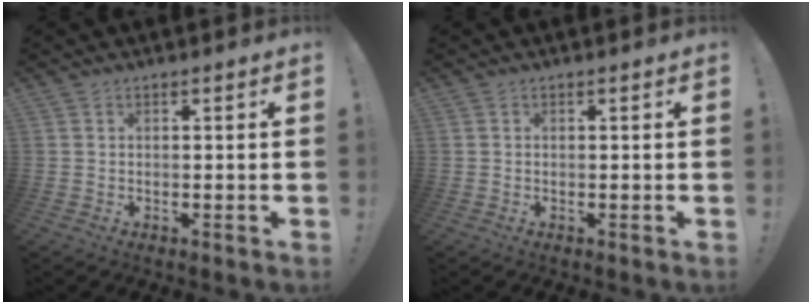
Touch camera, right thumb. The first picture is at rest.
{"total": 0.0}